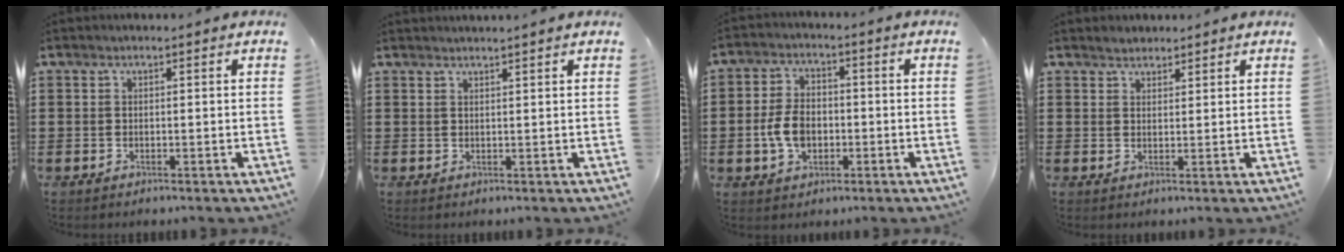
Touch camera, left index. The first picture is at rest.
{"total": 1.2, "force": [1.1, -0.3, 0.0], "torque": [-0.002, -0.002, 0.022]}
{"total": 6.0, "force": [-1.2, 4.0, 4.3], "torque": [-0.107, 0.000, -0.029]}
{"total": 1.7, "force": [1.6, 0.5, -0.3], "torque": [0.001, 0.004, 0.033]}